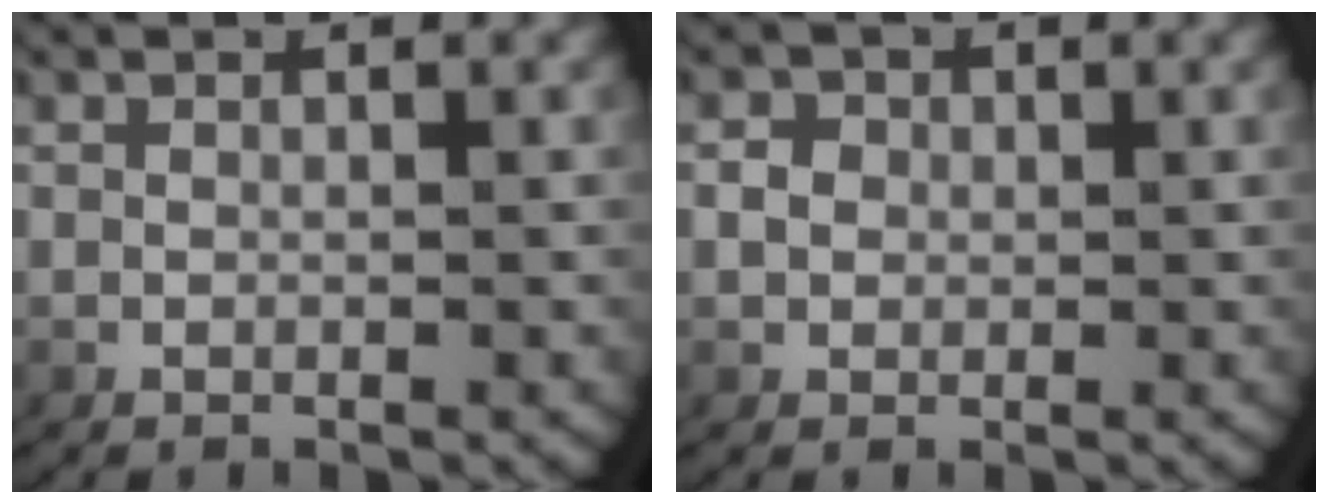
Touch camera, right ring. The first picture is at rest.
{"total": 1.4, "force": [0.1, 1.3, 0.5], "torque": [-0.013, -0.001, 0.005]}